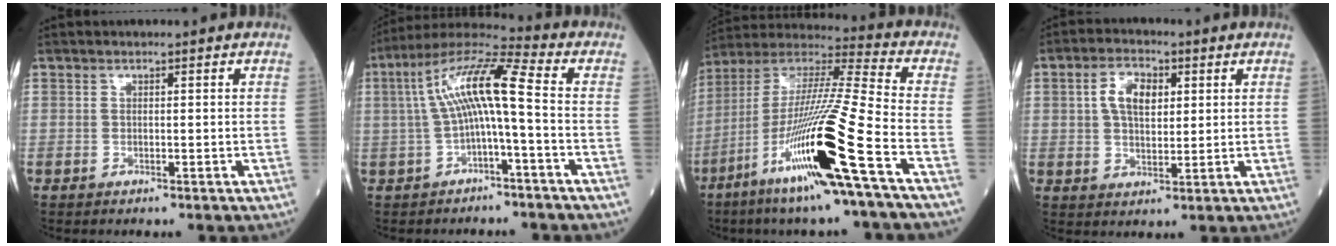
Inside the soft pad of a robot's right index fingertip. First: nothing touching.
{"total": 10.3, "force": [-0.3, 0.8, 10.3], "torque": [-0.194, 0.041, -0.009]}
{"total": 22.0, "force": [-9.4, -0.7, 19.9], "torque": [-0.407, -0.045, -0.185]}
{"total": 6.2, "force": [1.8, 3.3, 4.9], "torque": [-0.095, 0.014, 0.035]}